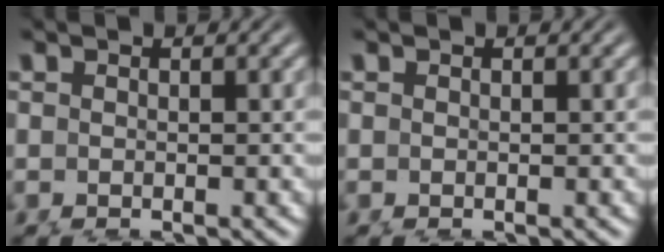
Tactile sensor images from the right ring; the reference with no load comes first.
{"total": 0.0}